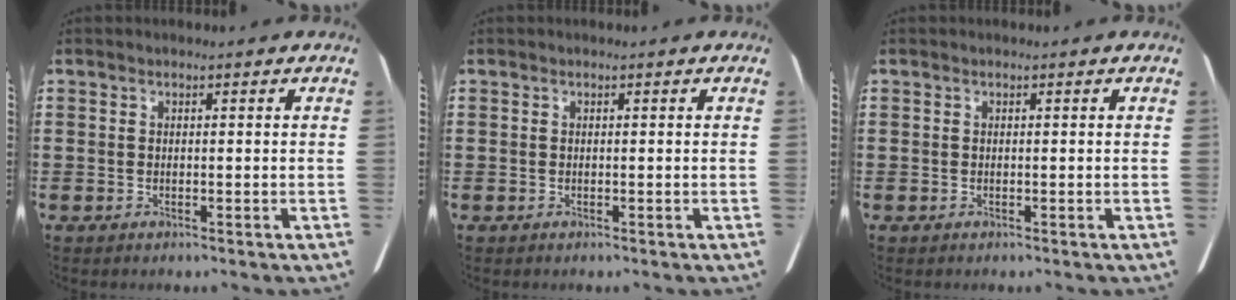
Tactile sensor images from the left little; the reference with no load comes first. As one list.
[{"total": 0.0}, {"total": 0.0}]